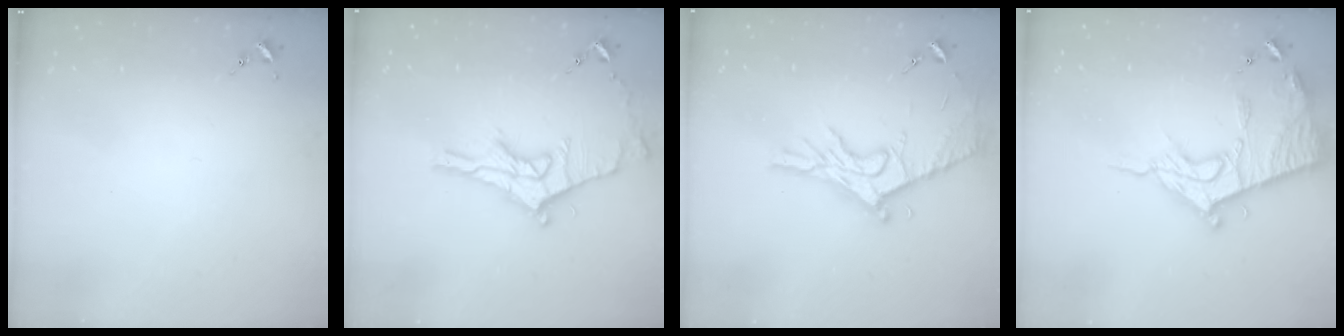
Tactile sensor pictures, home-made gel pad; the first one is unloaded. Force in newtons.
{"total": 13.4, "press": 13.4, "slide": 0.6}
{"total": 13.9, "press": 13.9, "slide": 0.7}
{"total": 16.8, "press": 16.8, "slide": 1.3}